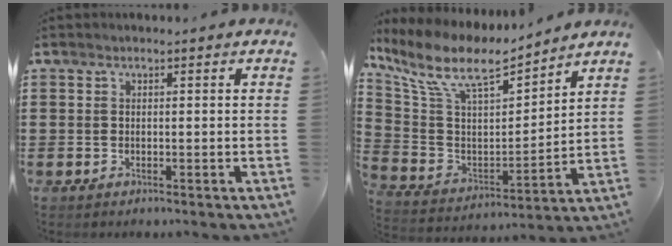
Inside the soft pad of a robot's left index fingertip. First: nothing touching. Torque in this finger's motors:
{"motor_torque": [2.14, 0.00, 0.49, 0.21]}